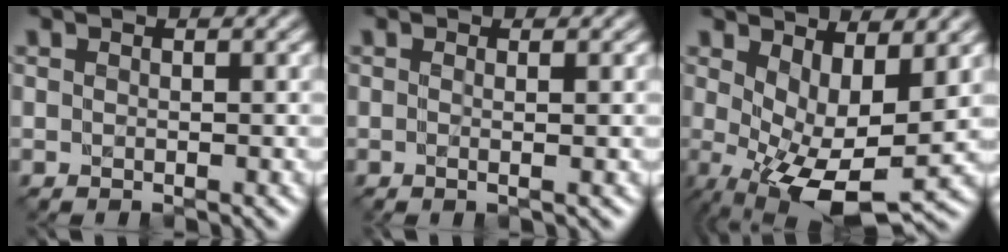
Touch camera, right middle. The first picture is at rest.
{"total": 0.6, "force": [0.0, 0.1, 0.6], "torque": [-0.010, 0.000, -0.004]}
{"total": 7.3, "force": [-0.2, 3.3, 6.5], "torque": [-0.128, -0.017, 0.003]}